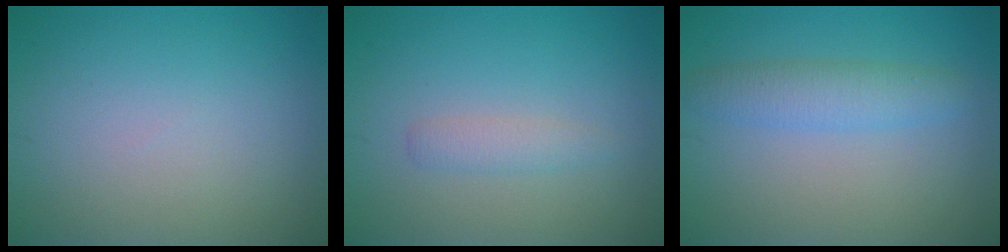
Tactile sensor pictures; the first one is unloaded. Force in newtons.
{"total": 1.5, "press": 1.5, "slide": 0.0}
{"total": 2.9, "press": 2.9, "slide": 0.1}